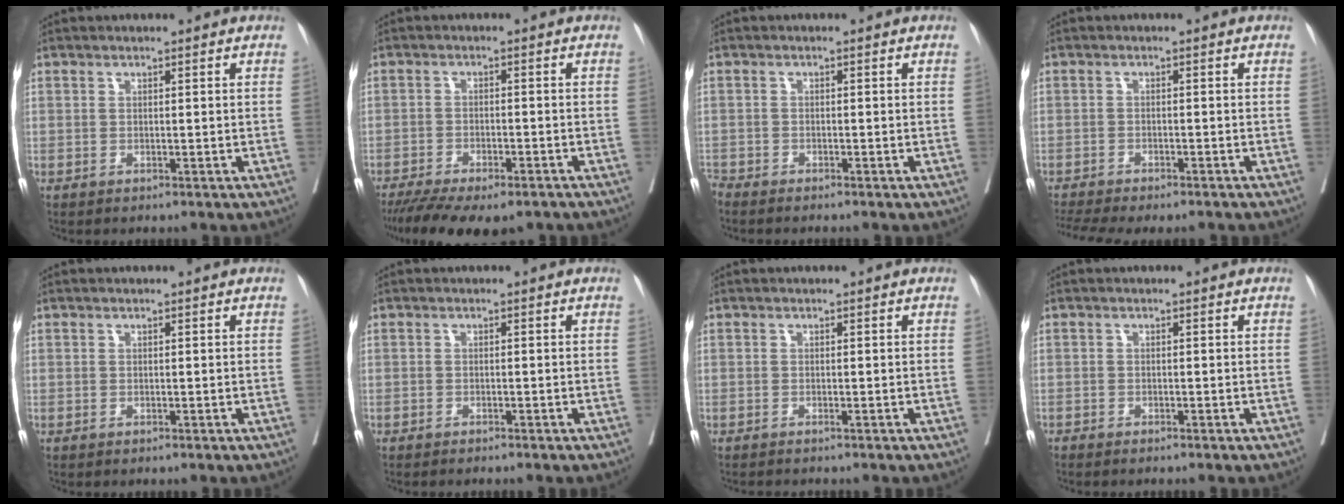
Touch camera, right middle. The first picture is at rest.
{"total": 14.2, "force": [-11.2, 4.3, 7.6], "torque": [-0.155, -0.023, -0.162]}
{"total": 2.5, "force": [-2.4, 0.0, 0.6], "torque": [-0.005, -0.004, -0.041]}
{"total": 10.2, "force": [-9.1, 1.5, 4.4], "torque": [-0.073, -0.004, -0.129]}
{"total": 0.0}
{"total": 1.9, "force": [-1.7, 0.3, 0.7], "torque": [-0.010, -0.004, -0.022]}
{"total": 1.2, "force": [-1.1, -0.2, 0.4], "torque": [-0.007, -0.002, -0.016]}
{"total": 1.1, "force": [-1.0, 0.0, 0.4], "torque": [-0.003, 0.001, -0.016]}